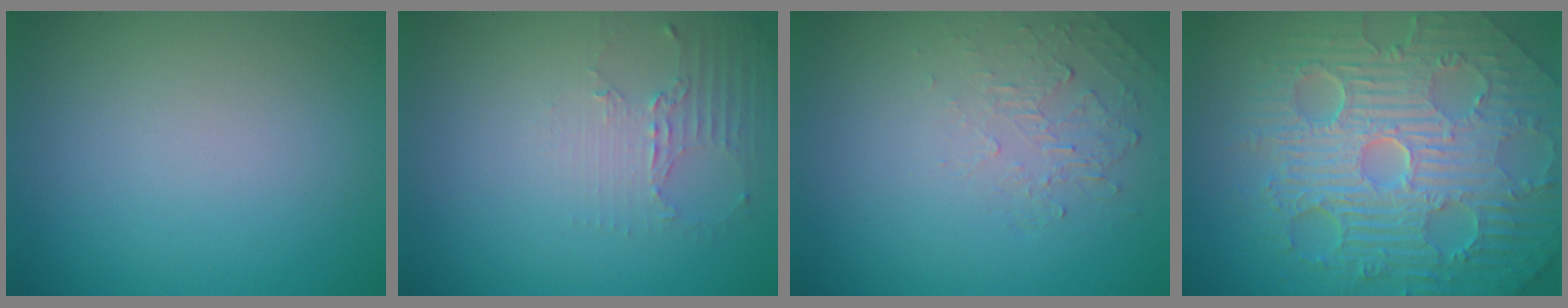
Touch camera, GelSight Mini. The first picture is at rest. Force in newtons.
{"total": 2.2, "press": 1.6, "slide": 1.5}
{"total": 1.9, "press": 0.5, "slide": 1.9}
{"total": 11.2, "press": 7.3, "slide": 8.5}